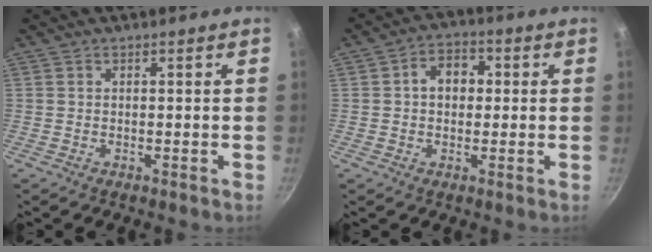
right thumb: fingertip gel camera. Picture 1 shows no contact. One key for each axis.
{"total": 6.4, "fx": 0.7, "fy": 4.9, "fz": 4.1, "tx": -0.033, "ty": 0.015, "tz": 0.002}